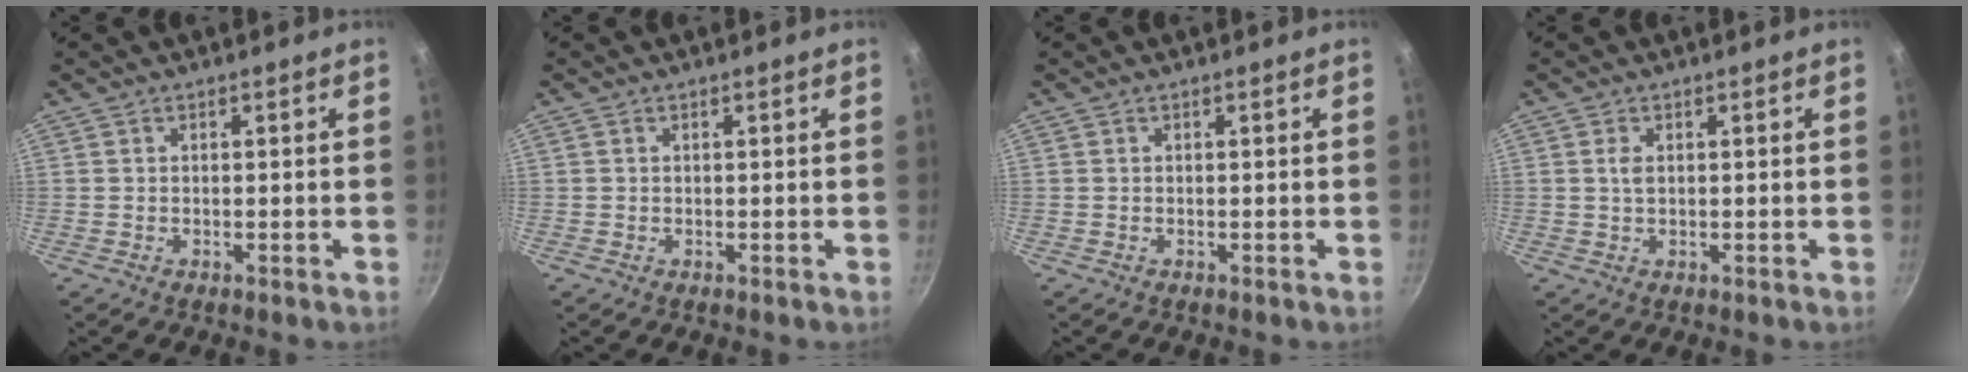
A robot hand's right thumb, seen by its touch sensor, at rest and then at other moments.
{"total": 0.0}
{"total": 0.0}
{"total": 1.9, "force": [0.5, 1.1, 1.5], "torque": [-0.028, 0.000, 0.009]}